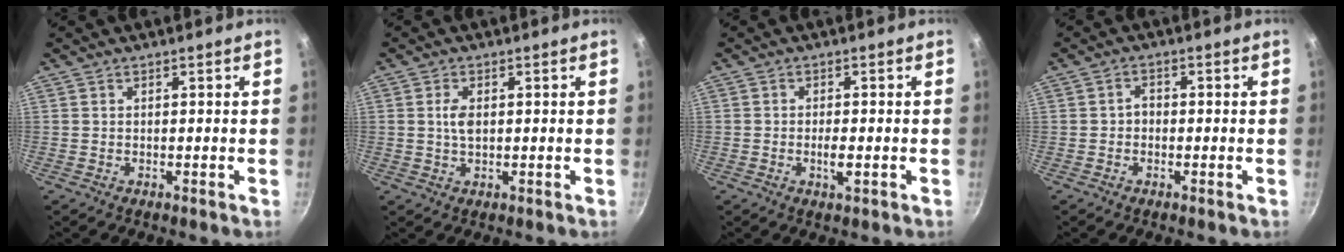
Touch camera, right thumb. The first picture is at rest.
{"total": 3.0, "force": [0.4, 1.6, 2.5], "torque": [-0.048, -0.002, 0.007]}
{"total": 2.7, "force": [-0.7, 1.0, 2.4], "torque": [-0.042, 0.000, -0.012]}
{"total": 1.9, "force": [-0.5, 1.5, 1.0], "torque": [-0.003, 0.008, -0.014]}